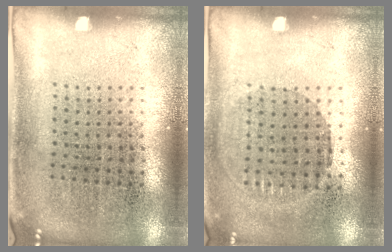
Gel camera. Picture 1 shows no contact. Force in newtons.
{"total": 0.9, "press": 0.8, "slide": 0.4}